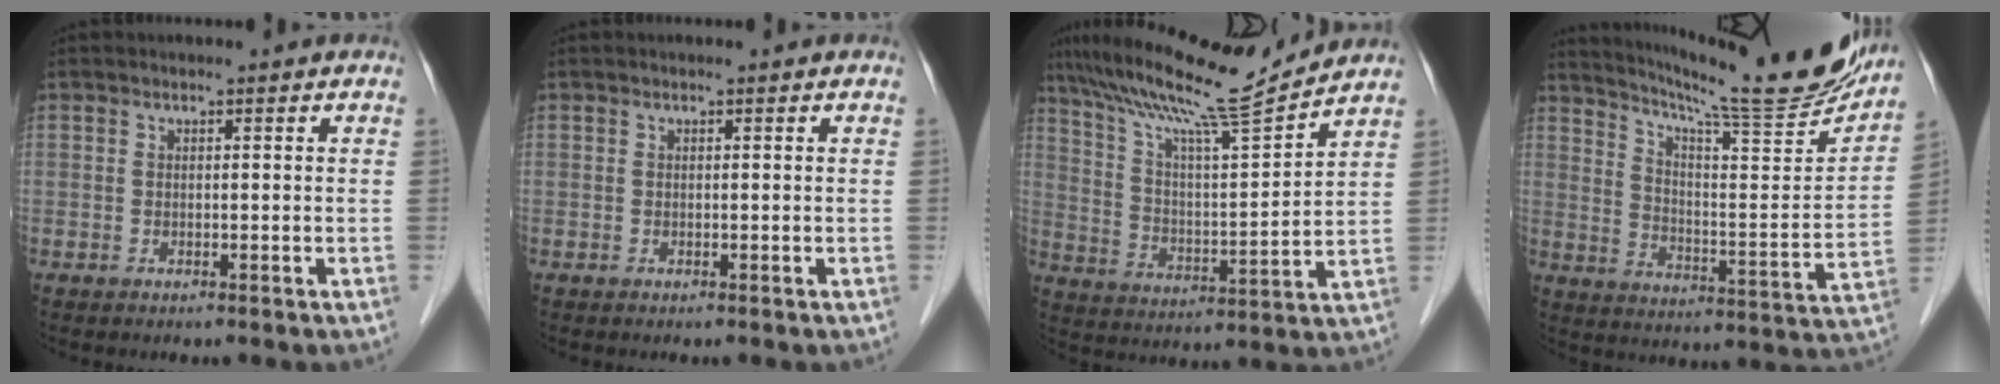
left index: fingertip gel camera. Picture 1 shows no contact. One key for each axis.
{"total": 0.0}
{"total": 15.6, "fx": 14.2, "fy": -1.0, "fz": 6.5, "tx": -0.122, "ty": -0.005, "tz": 0.238}
{"total": 23.7, "fx": 21.3, "fy": 0.8, "fz": 10.3, "tx": -0.162, "ty": -0.064, "tz": 0.294}